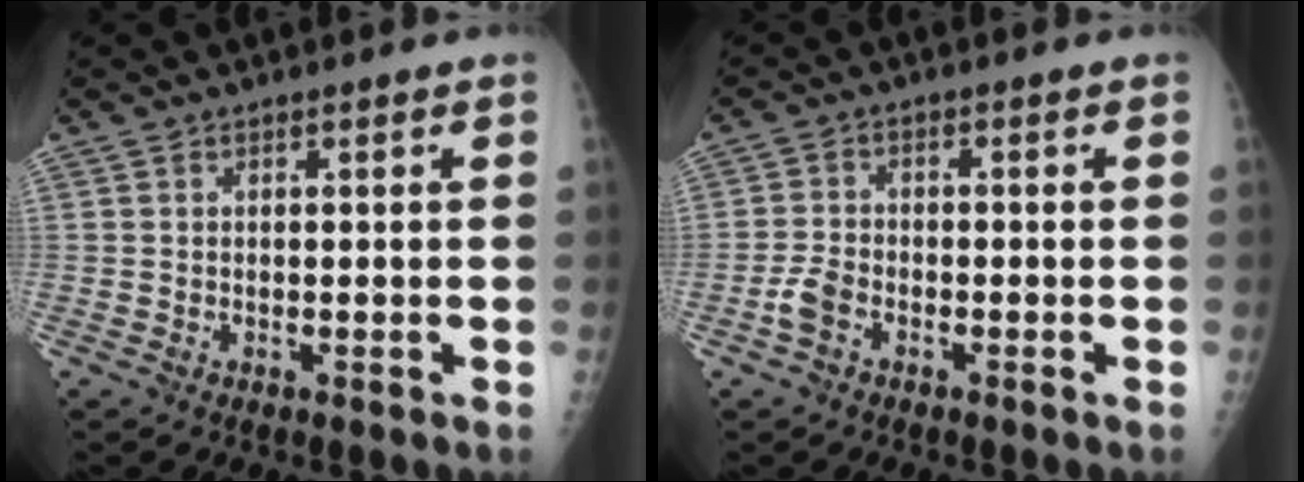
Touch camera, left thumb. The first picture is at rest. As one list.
[{"total": 3.5, "force": [-1.9, 2.1, 2.0], "torque": [-0.042, 0.010, -0.039]}]